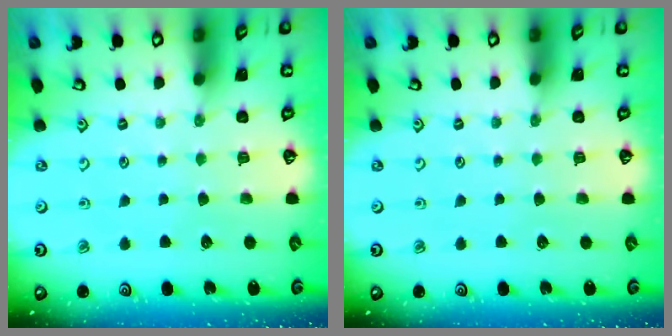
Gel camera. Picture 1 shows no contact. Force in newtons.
{"total": 0.0}